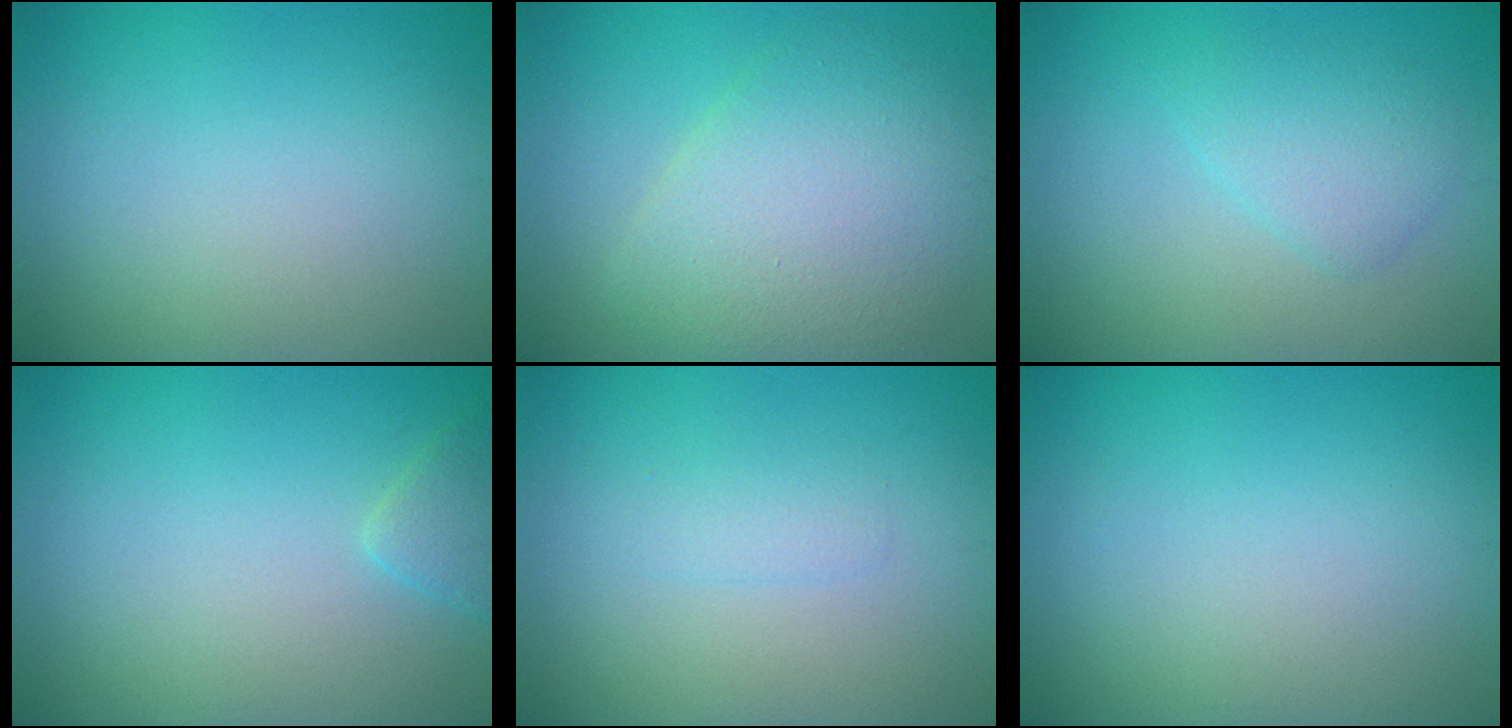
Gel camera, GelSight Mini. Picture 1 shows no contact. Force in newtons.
{"total": 6.8, "press": 6.8, "slide": 0.5}
{"total": 2.3, "press": 2.3, "slide": 0.0}
{"total": 1.6, "press": 1.6, "slide": 0.1}
{"total": 1.1, "press": 1.1, "slide": 0.1}
{"total": 0.0}